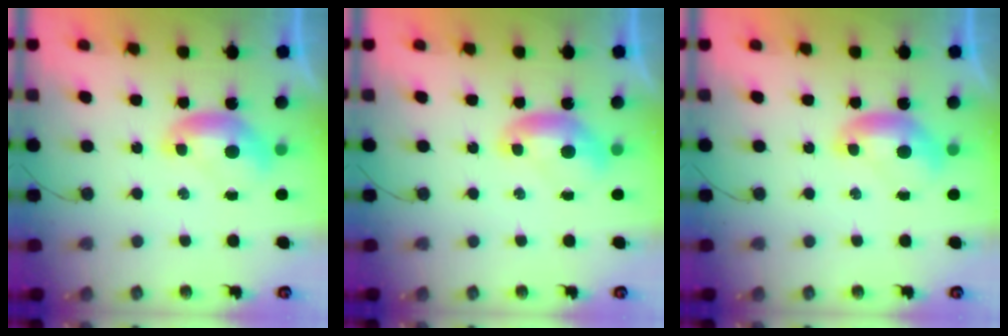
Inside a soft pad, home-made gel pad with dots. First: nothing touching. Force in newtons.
{"total": 0.0}
{"total": 0.0}